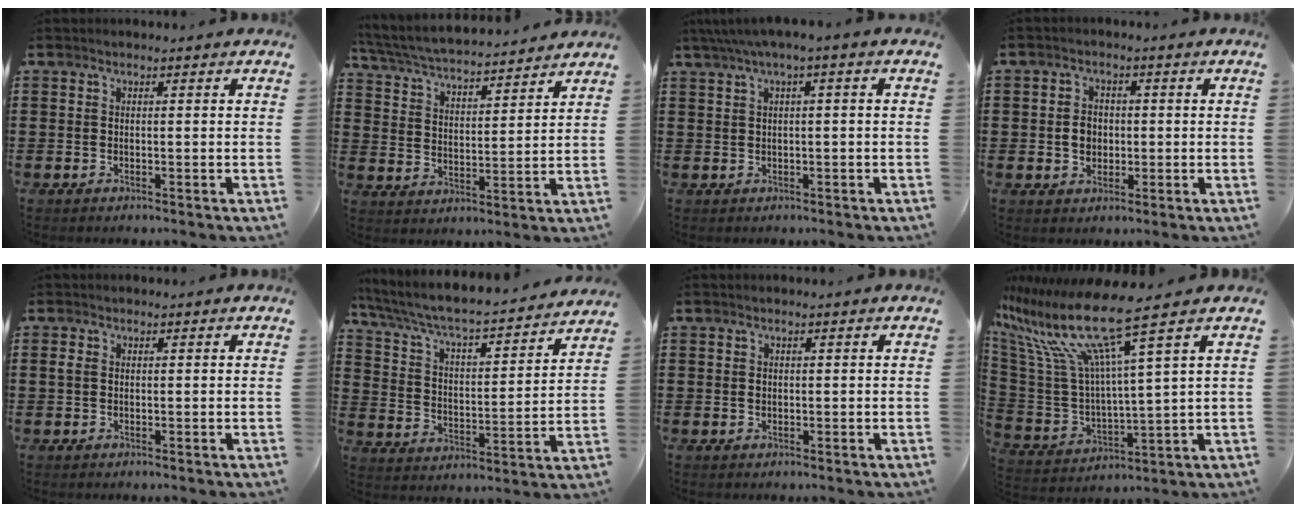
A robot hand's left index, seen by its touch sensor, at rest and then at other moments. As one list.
[{"total": 4.8, "force": [4.7, 0.1, 1.3], "torque": [-0.047, -0.031, 0.076]}, {"total": 2.4, "force": [-0.2, 0.1, 2.3], "torque": [-0.040, -0.001, -0.005]}, {"total": 3.4, "force": [-0.3, 2.7, 2.1], "torque": [-0.039, 0.003, -0.011]}, {"total": 1.3, "force": [0.1, 0.9, 0.9], "torque": [-0.026, 0.003, -0.002]}, {"total": 5.5, "force": [4.9, 0.3, 2.4], "torque": [-0.070, -0.044, 0.074]}, {"total": 0.6, "force": [0.1, 0.5, 0.3], "torque": [-0.009, 0.002, 0.001]}, {"total": 14.0, "force": [9.3, 1.6, 10.4], "torque": [-0.252, -0.055, 0.147]}]